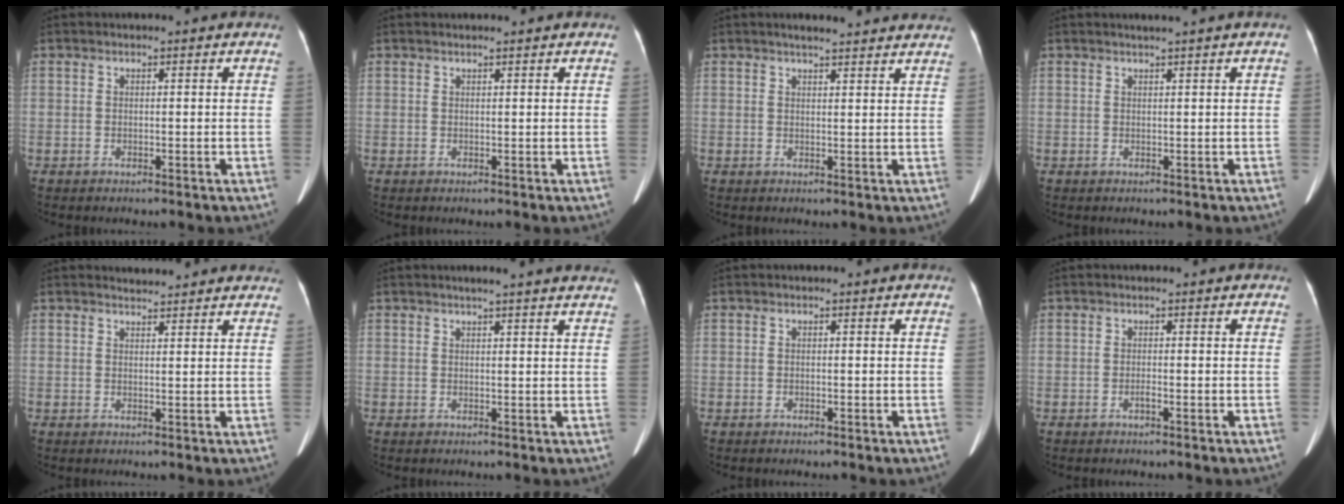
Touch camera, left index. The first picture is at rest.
{"total": 1.0, "force": [0.9, -0.1, 0.4], "torque": [-0.009, 0.012, 0.019]}
{"total": 9.2, "force": [8.3, 0.9, 3.9], "torque": [-0.046, 0.020, 0.088]}
{"total": 1.1, "force": [0.8, -0.4, 0.7], "torque": [-0.017, -0.004, 0.019]}
{"total": 4.6, "force": [4.5, 0.7, 0.5], "torque": [-0.009, 0.014, 0.045]}
{"total": 8.9, "force": [7.9, 0.1, 4.1], "torque": [-0.054, 0.015, 0.077]}
{"total": 0.0}
{"total": 0.5, "force": [-0.3, 0.0, 0.4], "torque": [-0.009, 0.000, -0.006]}